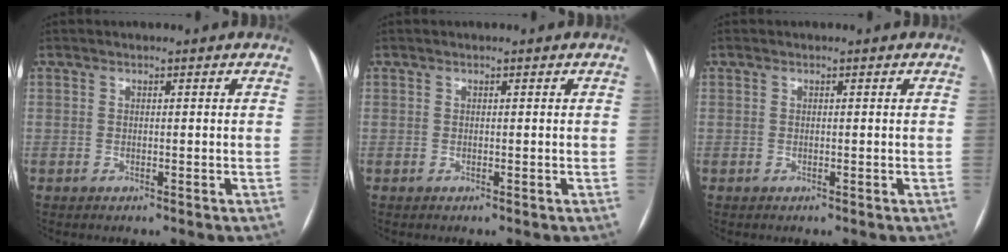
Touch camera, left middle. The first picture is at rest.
{"total": 0.0}
{"total": 0.0}